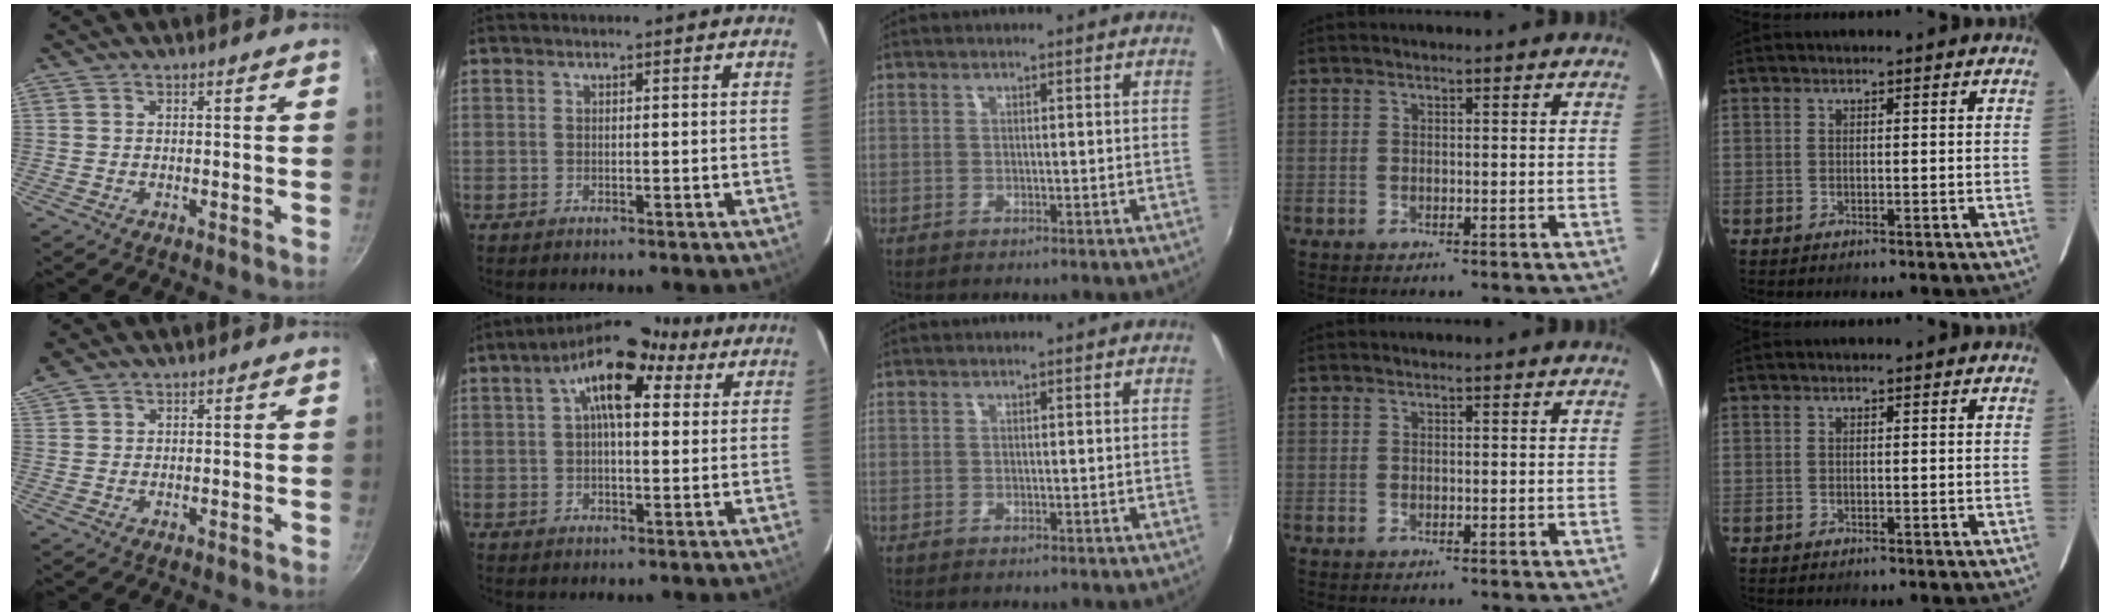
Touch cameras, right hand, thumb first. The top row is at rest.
{"thumb": {"total": 4.5, "force": [3.5, 2.2, 1.8], "torque": [-0.041, 0.016, 0.074]}, "index": {"total": 13.3, "force": [5.7, 5.7, 10.6], "torque": [-0.176, 0.034, 0.083]}}